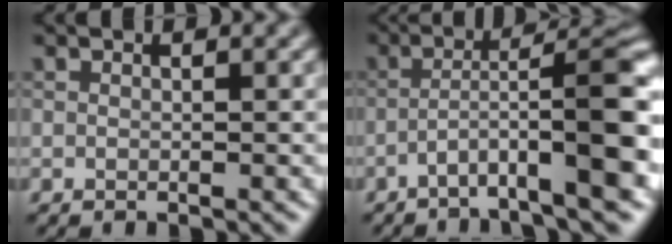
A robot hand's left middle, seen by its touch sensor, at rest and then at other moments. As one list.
[{"total": 9.5, "force": [-3.4, 1.6, 8.7], "torque": [-0.133, 0.014, -0.062]}]